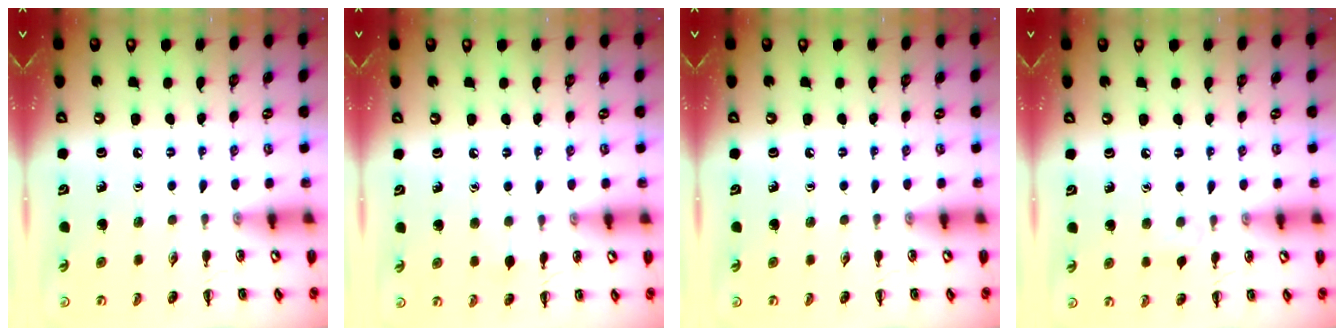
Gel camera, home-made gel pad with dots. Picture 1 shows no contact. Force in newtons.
{"total": 4.7, "press": 4.4, "slide": 1.6}
{"total": 0.0}
{"total": 3.7, "press": 3.4, "slide": 1.4}